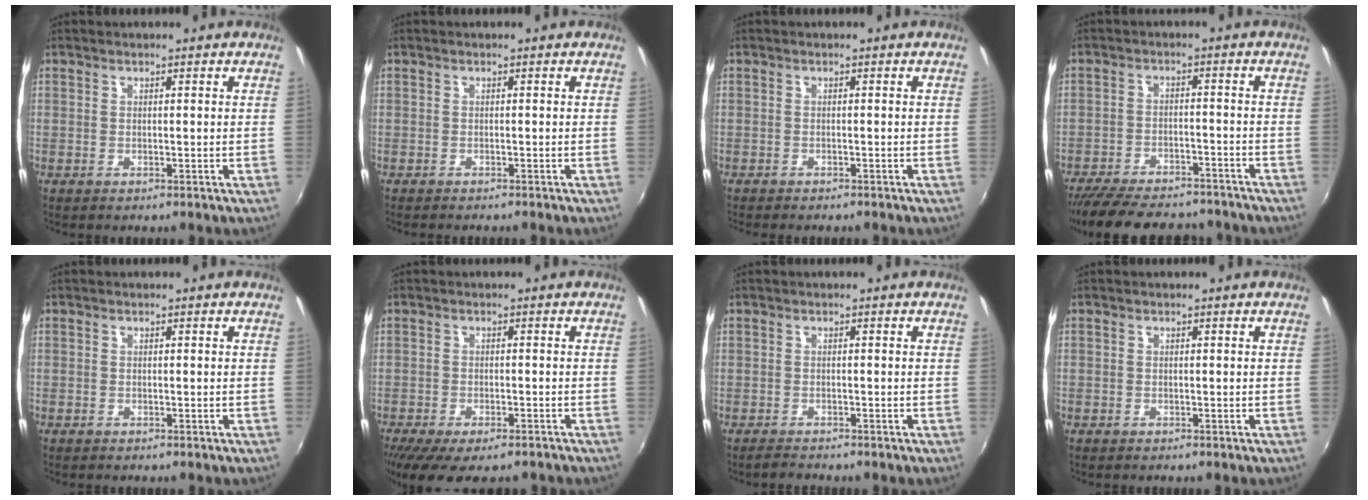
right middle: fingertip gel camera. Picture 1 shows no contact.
{"total": 1.1, "force": [-1.1, 0.1, 0.3], "torque": [-0.008, -0.009, -0.018]}
{"total": 2.2, "force": [-2.0, 0.4, 0.7], "torque": [-0.023, -0.012, -0.032]}
{"total": 18.9, "force": [-16.1, 5.9, 7.9], "torque": [-0.169, -0.011, -0.227]}
{"total": 0.7, "force": [-0.5, 0.4, 0.0], "torque": [-0.003, 0.000, -0.011]}
{"total": 11.1, "force": [-8.4, 3.5, 6.3], "torque": [-0.136, -0.043, -0.129]}
{"total": 1.9, "force": [-1.8, 0.2, 0.4], "torque": [-0.015, -0.005, -0.033]}
{"total": 1.1, "force": [-0.6, 0.9, -0.1], "torque": [-0.004, 0.003, -0.009]}